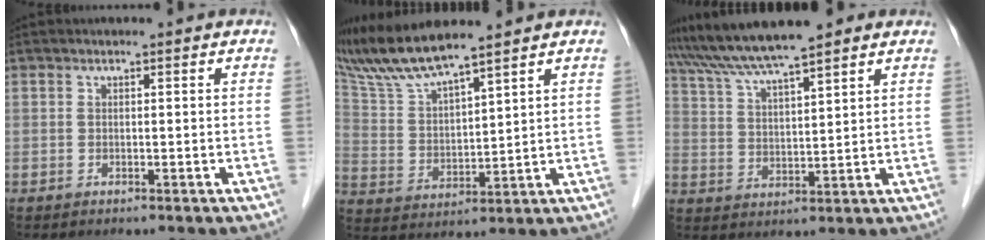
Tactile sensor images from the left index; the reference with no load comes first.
{"total": 10.4, "force": [9.5, -0.4, 4.1], "torque": [-0.100, 0.012, 0.196]}
{"total": 10.3, "force": [8.9, 0.5, 5.3], "torque": [-0.099, 0.033, 0.157]}